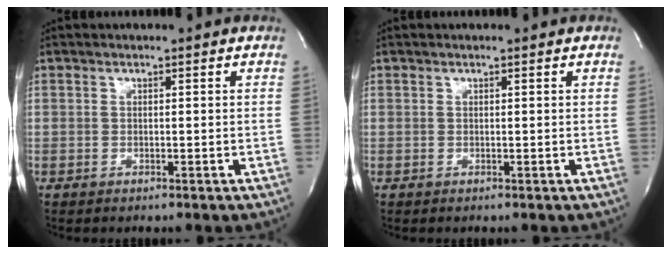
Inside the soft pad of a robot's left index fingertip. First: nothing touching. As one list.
[{"total": 0.0}]